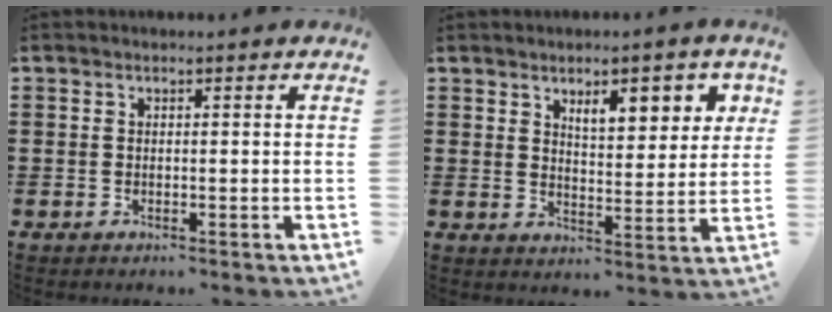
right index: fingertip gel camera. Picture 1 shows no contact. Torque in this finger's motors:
{"motor_torque": [0.45, 0.02, 0.39, 0.11]}